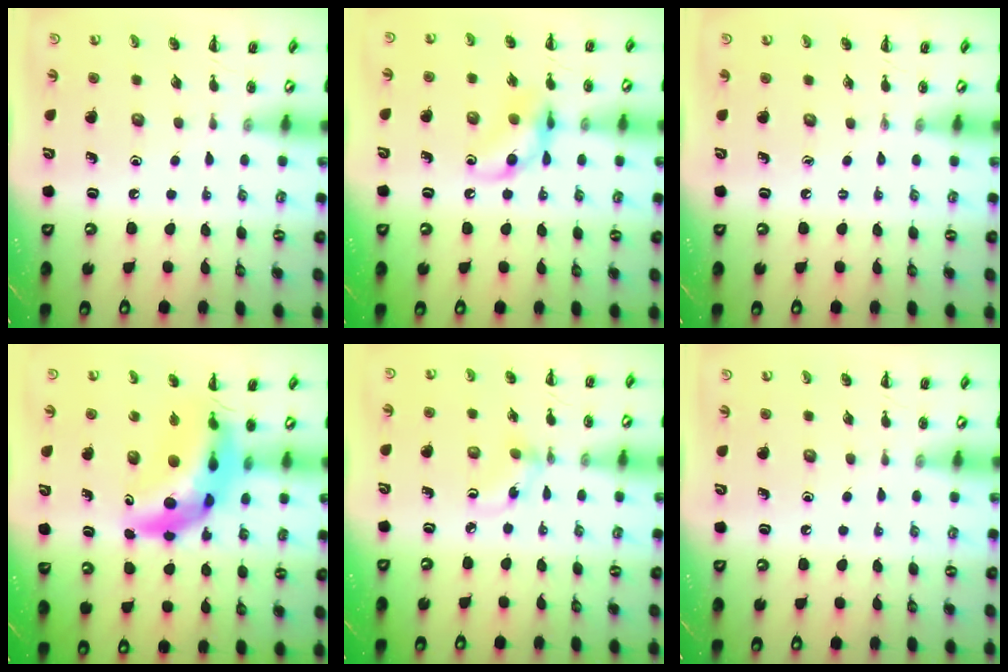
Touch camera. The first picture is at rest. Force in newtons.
{"total": 11.6, "press": 11.4, "slide": 1.9}
{"total": 0.0}
{"total": 10.3, "press": 9.8, "slide": 3.1}
{"total": 2.9, "press": 2.7, "slide": 0.9}
{"total": 0.0}